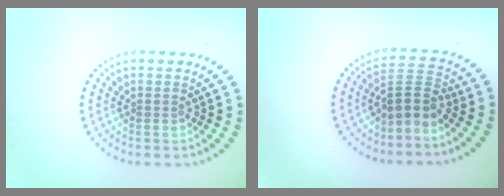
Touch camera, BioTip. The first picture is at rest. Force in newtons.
{"total": 2.8, "press": 2.0, "slide": 1.9}